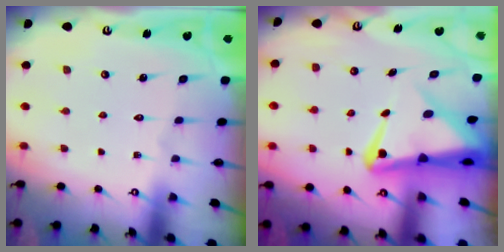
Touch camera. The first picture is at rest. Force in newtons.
{"total": 6.0, "press": 5.9, "slide": 1.0}